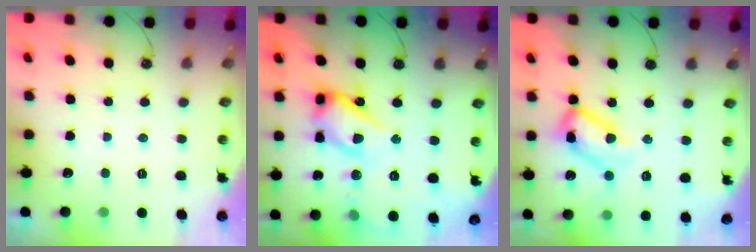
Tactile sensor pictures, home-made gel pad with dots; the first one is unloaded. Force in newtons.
{"total": 17.3, "press": 17.2, "slide": 2.3}
{"total": 15.1, "press": 15.0, "slide": 1.7}